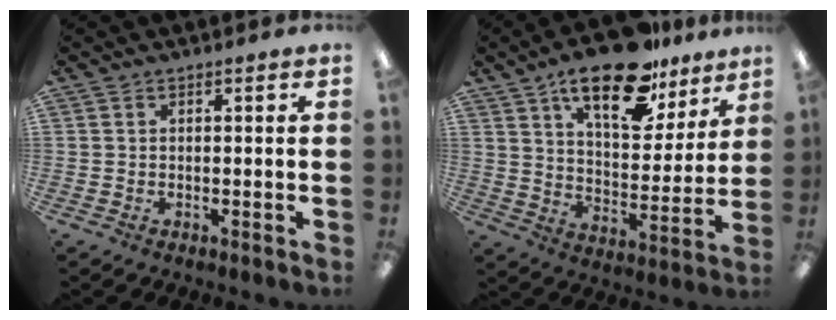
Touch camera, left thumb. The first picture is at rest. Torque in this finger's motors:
{"motor_torque": [0.41, 0.55, 1.44, -1.33, 0.12]}